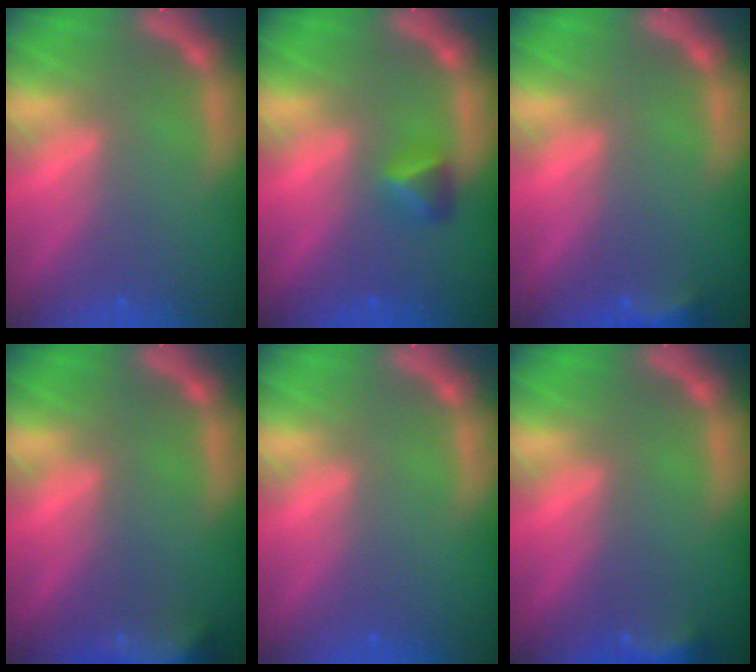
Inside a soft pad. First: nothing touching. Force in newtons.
{"total": 1.9}
{"total": 2.4}
{"total": 7.4}
{"total": 0.0}
{"total": 3.0}